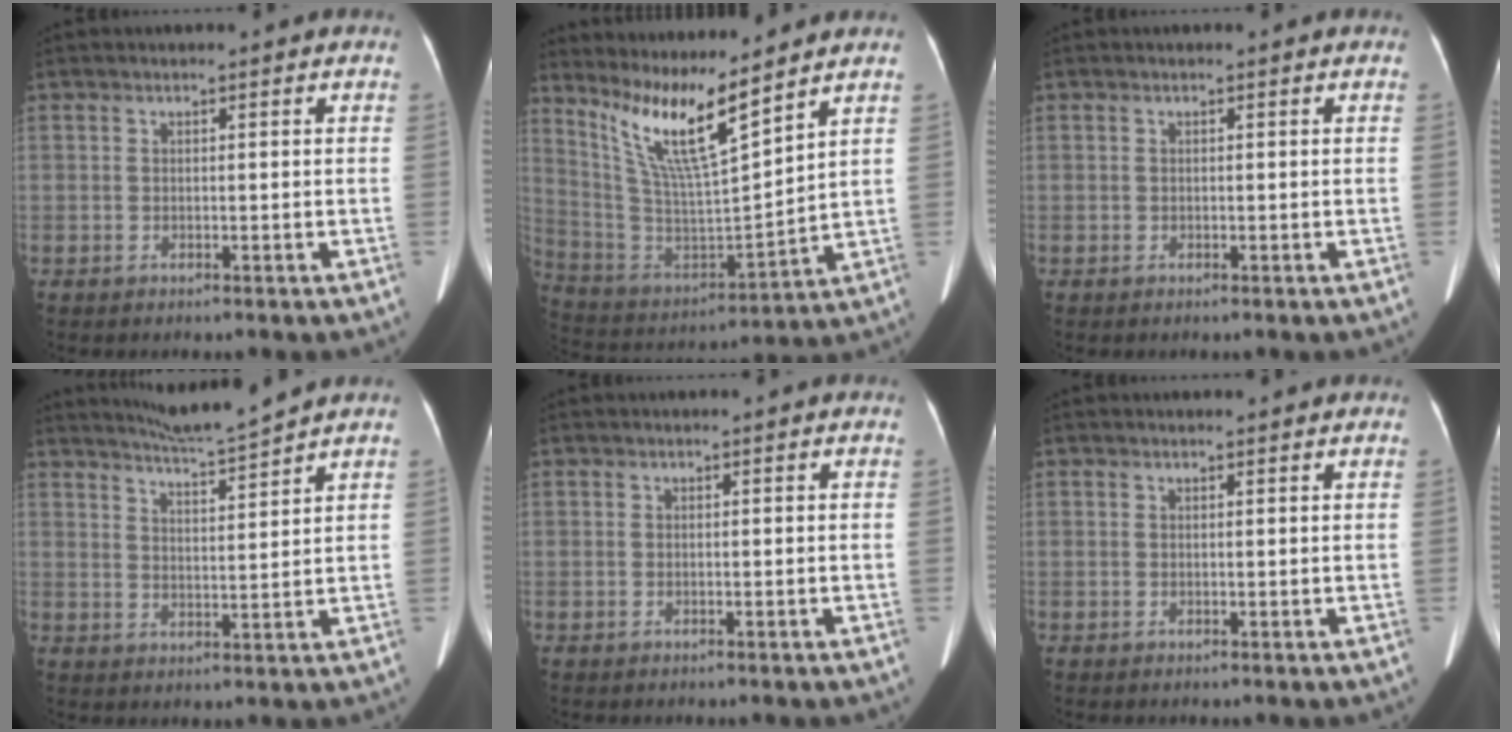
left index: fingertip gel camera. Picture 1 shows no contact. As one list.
[{"total": 13.2, "force": [10.0, 0.4, 8.6], "torque": [-0.173, -0.013, 0.197]}, {"total": 0.0}, {"total": 6.5, "force": [6.1, -1.6, 1.6], "torque": [-0.038, -0.012, 0.110]}, {"total": 0.0}, {"total": 1.2, "force": [1.2, 0.2, 0.3], "torque": [-0.011, 0.005, 0.016]}]